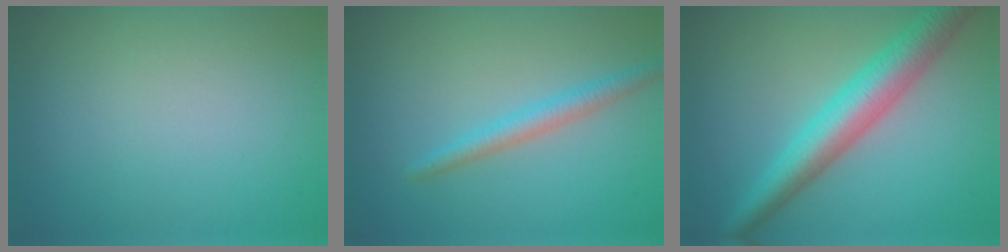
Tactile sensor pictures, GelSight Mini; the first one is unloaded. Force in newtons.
{"total": 2.2, "press": 2.2, "slide": 0.0}
{"total": 6.0, "press": 6.0, "slide": 0.1}